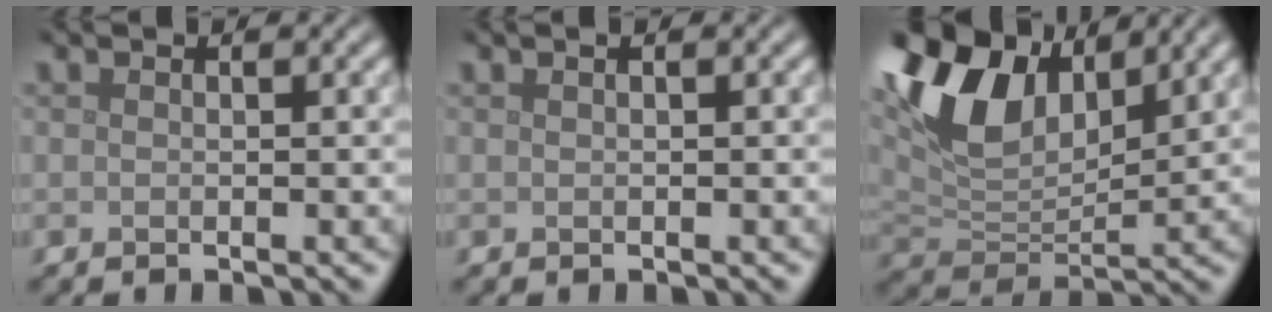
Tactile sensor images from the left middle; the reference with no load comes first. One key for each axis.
{"total": 0.7, "fx": 0.3, "fy": 0.2, "fz": 0.6, "tx": -0.010, "ty": 0.007, "tz": 0.002}
{"total": 9.4, "fx": 4.9, "fy": 5.1, "fz": 6.2, "tx": -0.133, "ty": 0.008, "tz": 0.092}